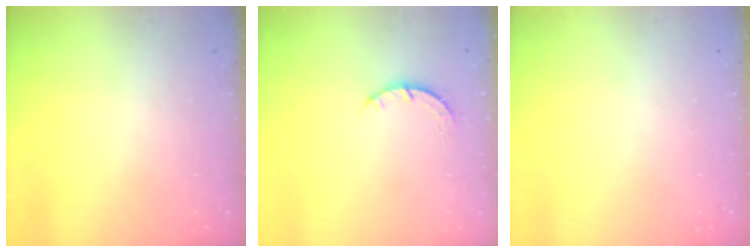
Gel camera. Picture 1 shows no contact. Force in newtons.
{"total": 3.2, "press": 3.2, "slide": 0.4}
{"total": 0.0}